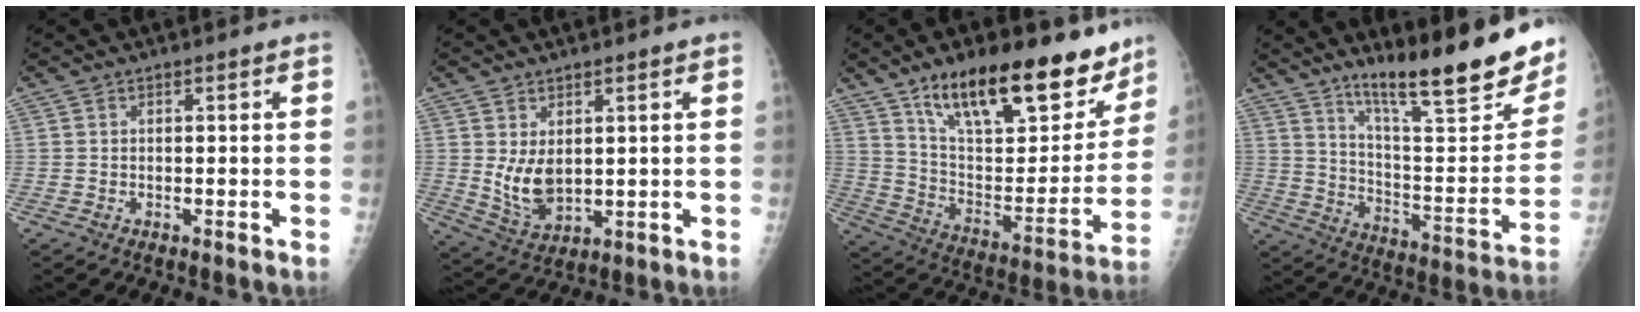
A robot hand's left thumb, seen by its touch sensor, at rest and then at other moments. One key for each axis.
{"total": 6.7, "fx": 1.3, "fy": 4.0, "fz": 5.3, "tx": -0.085, "ty": -0.021, "tz": 0.042}
{"total": 26.4, "fx": 17.8, "fy": 10.5, "fz": 16.3, "tx": -0.199, "ty": -0.061, "tz": 0.287}
{"total": 24.4, "fx": 16.6, "fy": 4.6, "fz": 17.3, "tx": -0.225, "ty": -0.090, "tz": 0.261}